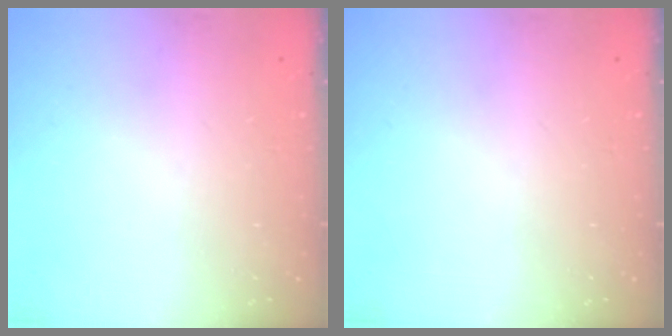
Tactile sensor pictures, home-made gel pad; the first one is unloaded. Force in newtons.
{"total": 0.0}